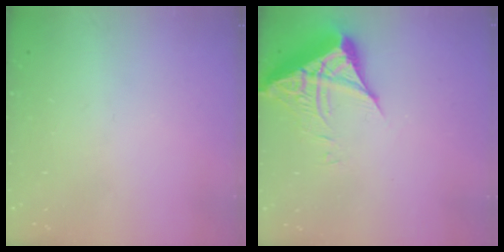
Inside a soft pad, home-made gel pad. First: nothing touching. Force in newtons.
{"total": 7.2, "press": 7.2, "slide": 0.6}